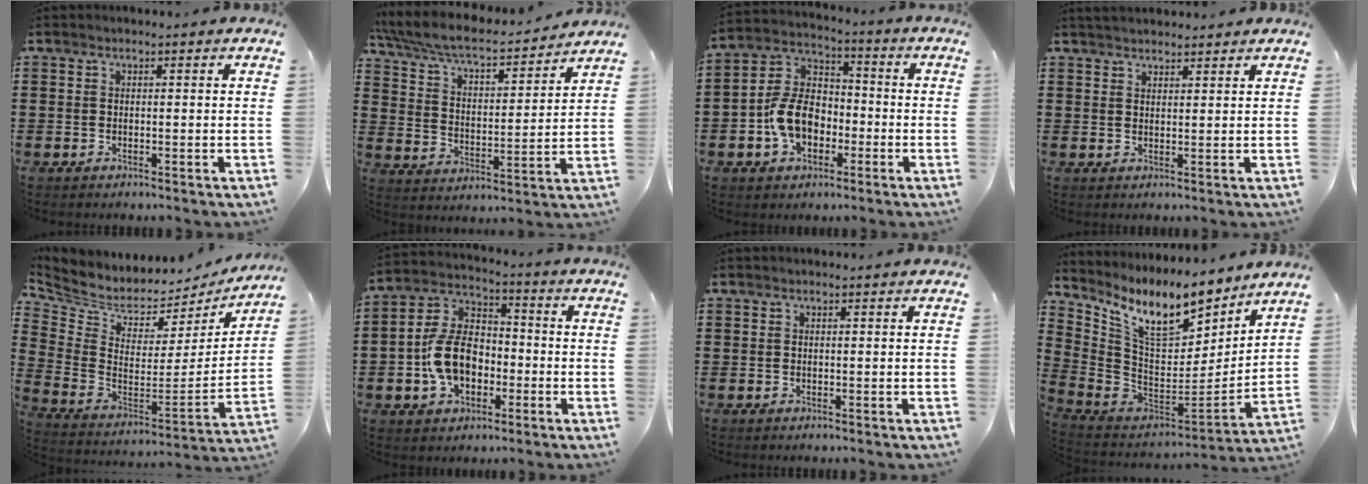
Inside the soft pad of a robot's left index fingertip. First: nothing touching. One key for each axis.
{"total": 6.7, "fx": 5.8, "fy": 1.2, "fz": 3.2, "tx": -0.087, "ty": -0.037, "tz": 0.096}
{"total": 9.4, "fx": -2.9, "fy": 6.6, "fz": 6.1, "tx": -0.159, "ty": 0.014, "tz": -0.062}
{"total": 2.1, "fx": 2.1, "fy": 0.3, "fz": 0.1, "tx": -0.006, "ty": 0.000, "tz": 0.042}
{"total": 4.6, "fx": 3.9, "fy": 2.3, "fz": 0.4, "tx": -0.044, "ty": -0.043, "tz": 0.066}
{"total": 11.0, "fx": -2.4, "fy": 7.4, "fz": 7.7, "tx": -0.193, "ty": 0.012, "tz": -0.051}
{"total": 0.0}
{"total": 11.9, "fx": 8.5, "fy": 3.9, "fz": 7.3, "tx": -0.160, "ty": -0.054, "tz": 0.149}